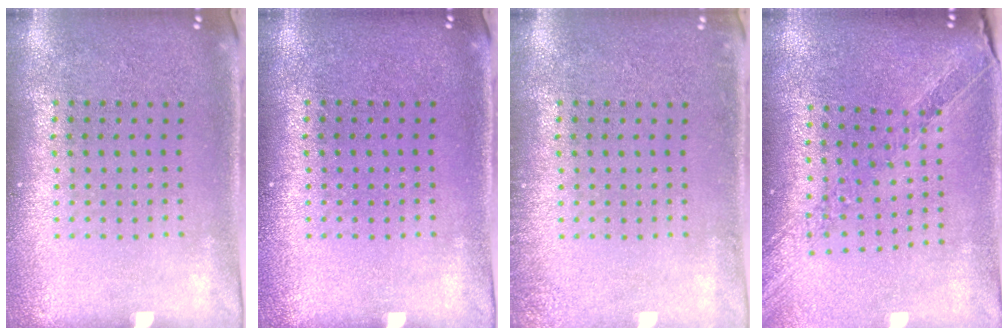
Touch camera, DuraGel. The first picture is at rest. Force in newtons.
{"total": 0.0}
{"total": 1.1, "press": 1.1, "slide": 0.1}
{"total": 1.1, "press": 1.1, "slide": 0.1}